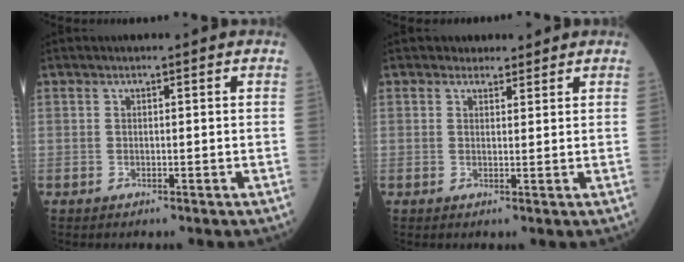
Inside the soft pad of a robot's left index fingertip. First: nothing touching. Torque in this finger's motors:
{"motor_torque": [0.29, -0.19, 0.00, -0.01]}